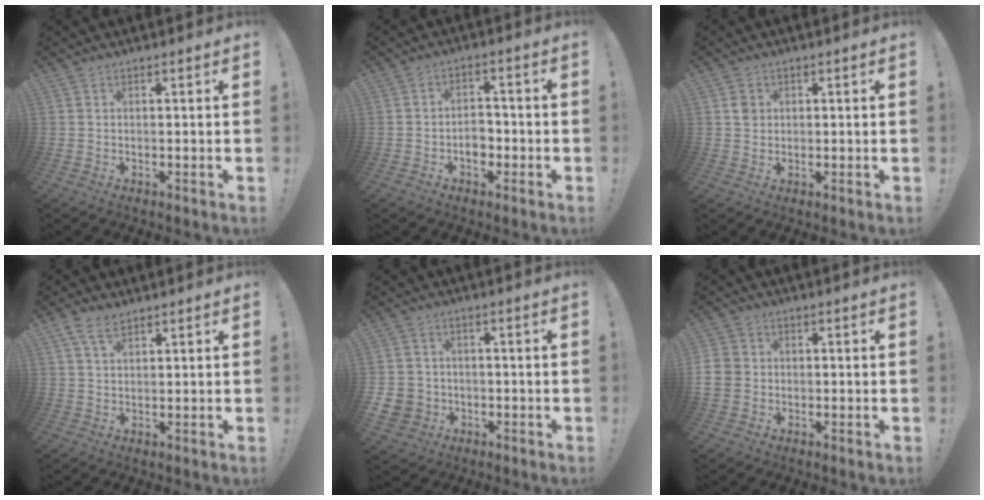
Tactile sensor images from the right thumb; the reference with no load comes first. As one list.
[{"total": 5.7, "force": [-1.7, 4.2, 3.4], "torque": [-0.043, 0.007, -0.030]}, {"total": 2.4, "force": [0.7, 2.3, 0.6], "torque": [0.002, -0.002, 0.011]}, {"total": 5.6, "force": [3.4, 2.9, 3.4], "torque": [-0.063, -0.008, 0.065]}, {"total": 5.8, "force": [-1.3, 5.3, 1.7], "torque": [-0.034, 0.010, -0.024]}, {"total": 5.5, "force": [-0.6, 4.9, 2.2], "torque": [-0.047, 0.004, -0.012]}]